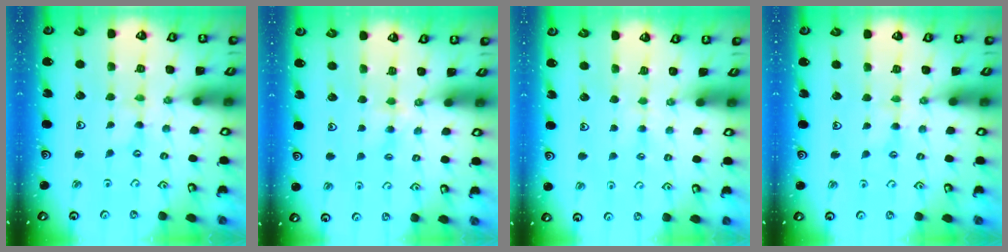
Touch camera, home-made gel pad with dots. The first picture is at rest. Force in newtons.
{"total": 3.0, "press": 2.9, "slide": 0.4}
{"total": 2.6, "press": 2.5, "slide": 0.5}
{"total": 2.2, "press": 2.1, "slide": 0.4}